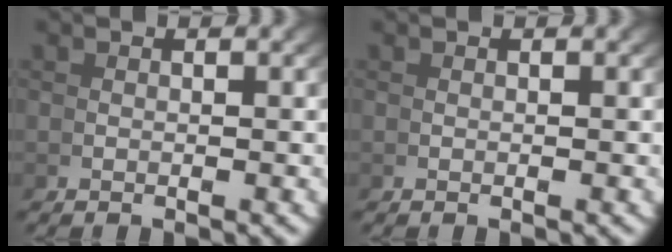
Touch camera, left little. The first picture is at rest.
{"total": 0.0}